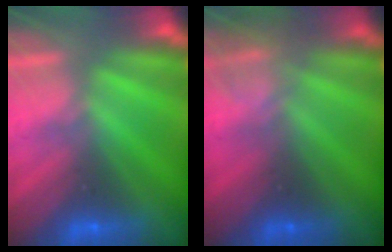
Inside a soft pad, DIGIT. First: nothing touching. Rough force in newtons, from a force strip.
{"total": 2.3}